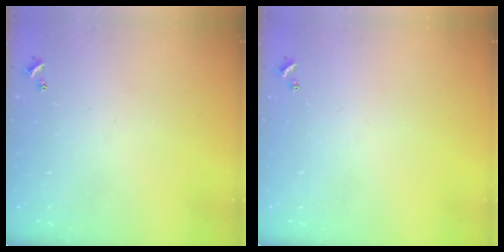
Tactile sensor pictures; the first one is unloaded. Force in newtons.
{"total": 0.0}